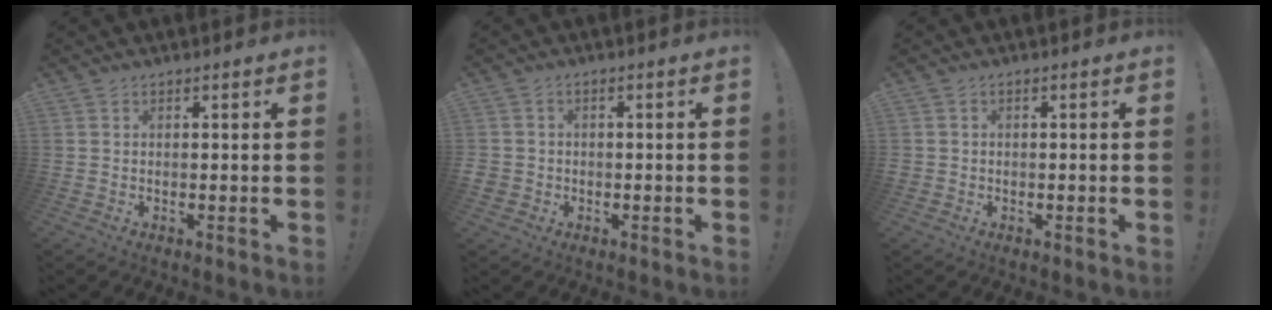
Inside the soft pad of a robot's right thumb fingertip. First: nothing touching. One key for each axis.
{"total": 2.7, "fx": -0.8, "fy": 2.4, "fz": 0.9, "tx": -0.022, "ty": 0.003, "tz": -0.014}
{"total": 1.1, "fx": -0.5, "fy": 1.0, "fz": 0.2, "tx": -0.003, "ty": 0.005, "tz": -0.010}